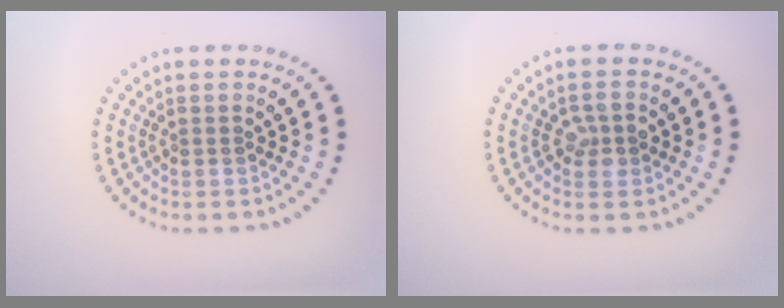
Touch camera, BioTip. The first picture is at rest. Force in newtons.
{"total": 2.1, "press": 2.1, "slide": 0.2}